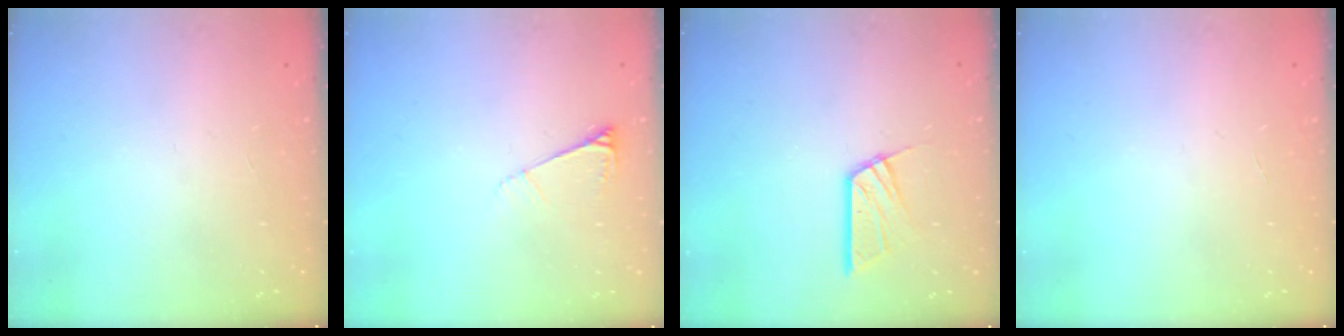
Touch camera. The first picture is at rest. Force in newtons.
{"total": 6.6, "press": 6.6, "slide": 0.4}
{"total": 10.5, "press": 10.5, "slide": 0.8}
{"total": 0.0}